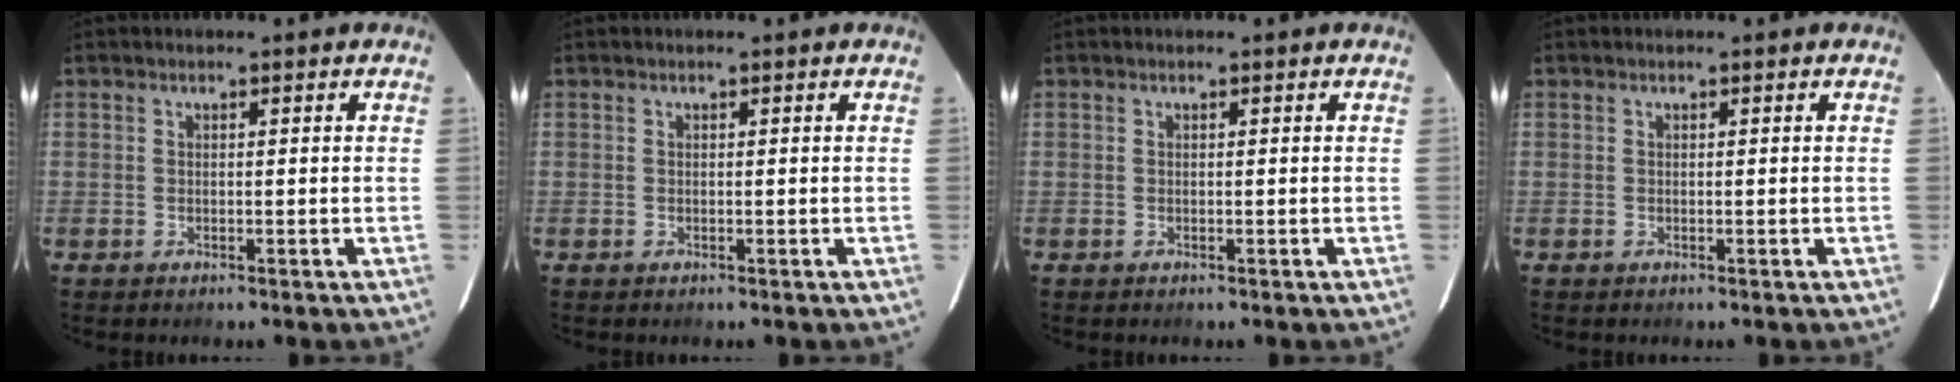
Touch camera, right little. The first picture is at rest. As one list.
[{"total": 0.0}, {"total": 0.0}, {"total": 0.0}]